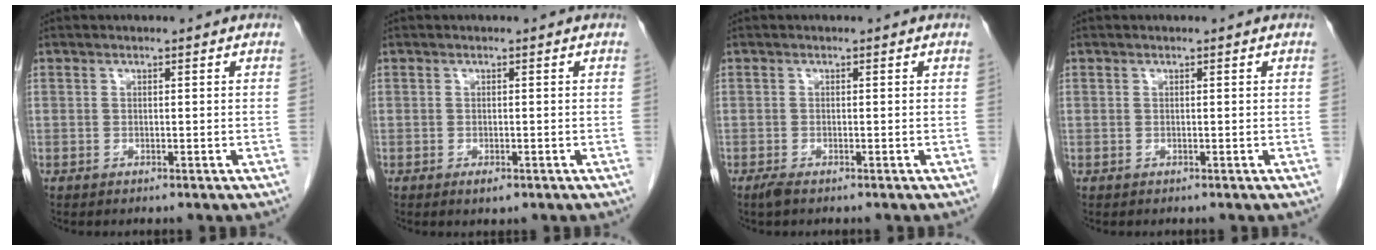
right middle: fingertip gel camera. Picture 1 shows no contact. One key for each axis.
{"total": 1.4, "fx": -0.7, "fy": 0.5, "fz": 1.1, "tx": -0.015, "ty": 0.000, "tz": -0.007}
{"total": 1.2, "fx": -0.9, "fy": 0.2, "fz": 0.8, "tx": -0.023, "ty": -0.004, "tz": -0.018}
{"total": 0.0}